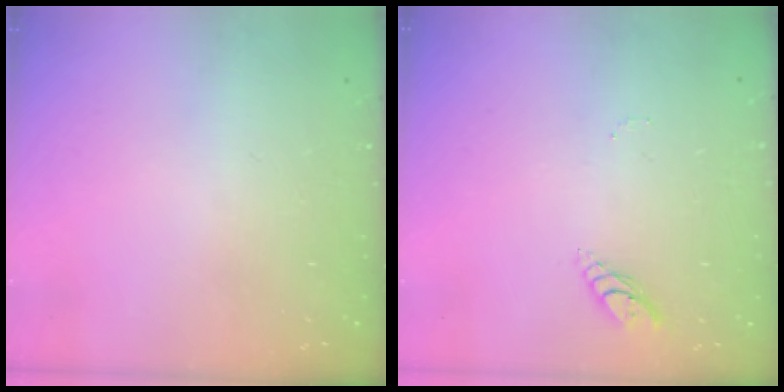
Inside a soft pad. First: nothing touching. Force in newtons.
{"total": 4.6, "press": 4.6, "slide": 0.4}